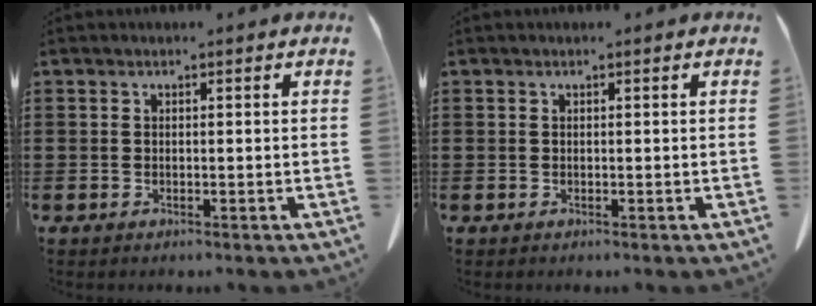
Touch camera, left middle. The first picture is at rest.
{"total": 0.0}